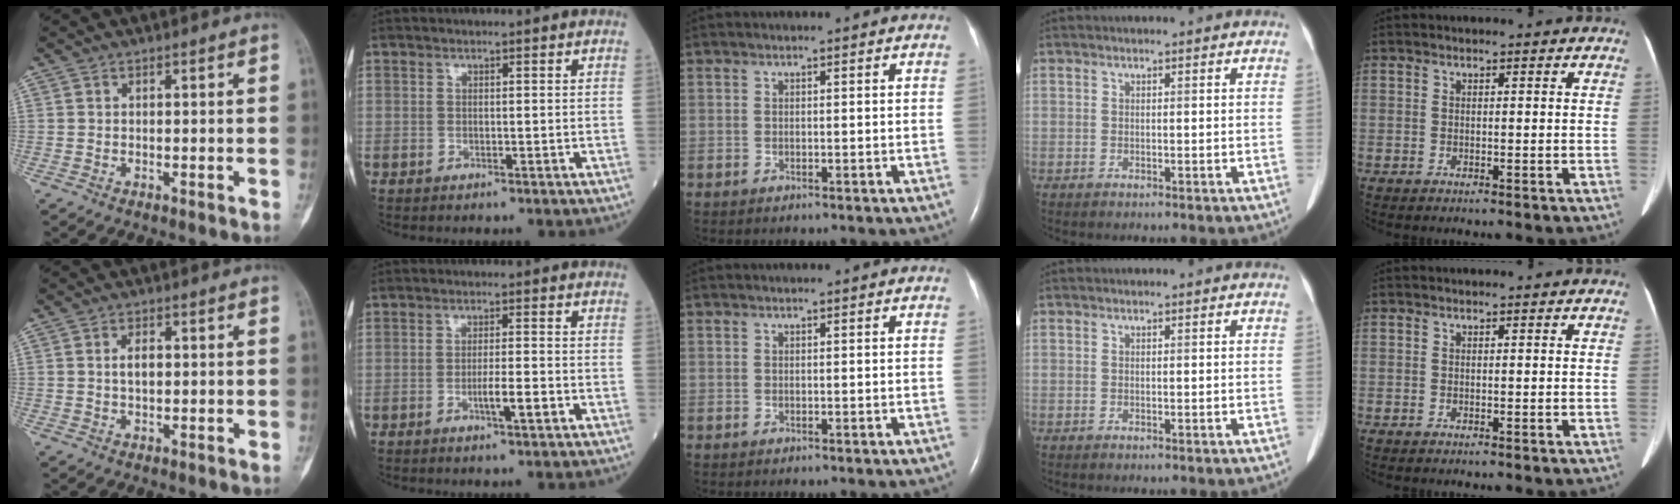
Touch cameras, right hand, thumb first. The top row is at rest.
{"thumb": {"total": 3.5, "force": [0.4, 2.0, 2.9], "torque": [-0.049, 0.001, 0.006]}, "index": {"total": 3.8, "force": [-1.5, 0.1, 3.5], "torque": [-0.058, -0.002, -0.024]}}